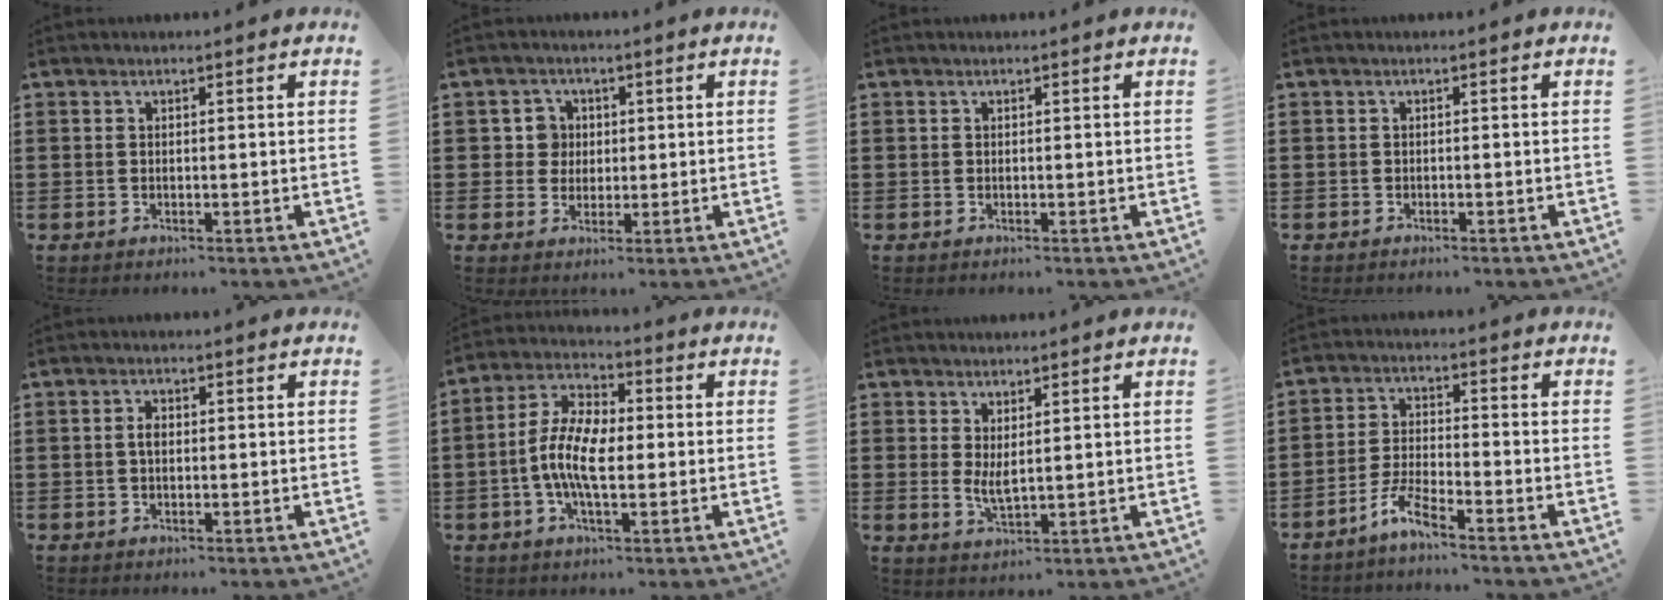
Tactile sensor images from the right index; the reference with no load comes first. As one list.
[{"total": 3.5, "force": [0.4, 3.3, 1.0], "torque": [-0.035, 0.010, 0.004]}, {"total": 0.0}, {"total": 0.6, "force": [-0.5, 0.1, 0.2], "torque": [-0.004, -0.001, -0.012]}, {"total": 1.7, "force": [0.0, 0.7, 1.5], "torque": [-0.030, 0.004, -0.001]}, {"total": 8.9, "force": [-1.4, 3.9, 7.8], "torque": [-0.178, -0.003, -0.032]}, {"total": 2.9, "force": [1.1, 1.0, 2.5], "torque": [-0.051, 0.000, 0.021]}, {"total": 4.9, "force": [-4.0, 0.2, 2.8], "torque": [-0.069, -0.005, -0.082]}]